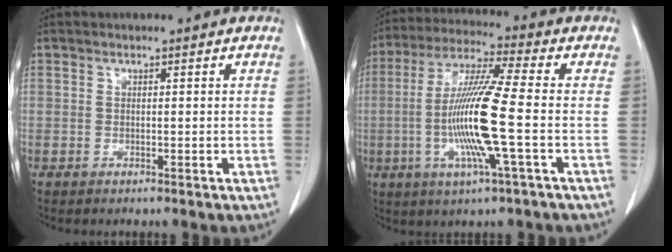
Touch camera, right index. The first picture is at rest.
{"total": 14.5, "force": [-2.6, -0.2, 14.2], "torque": [-0.291, -0.009, -0.060]}